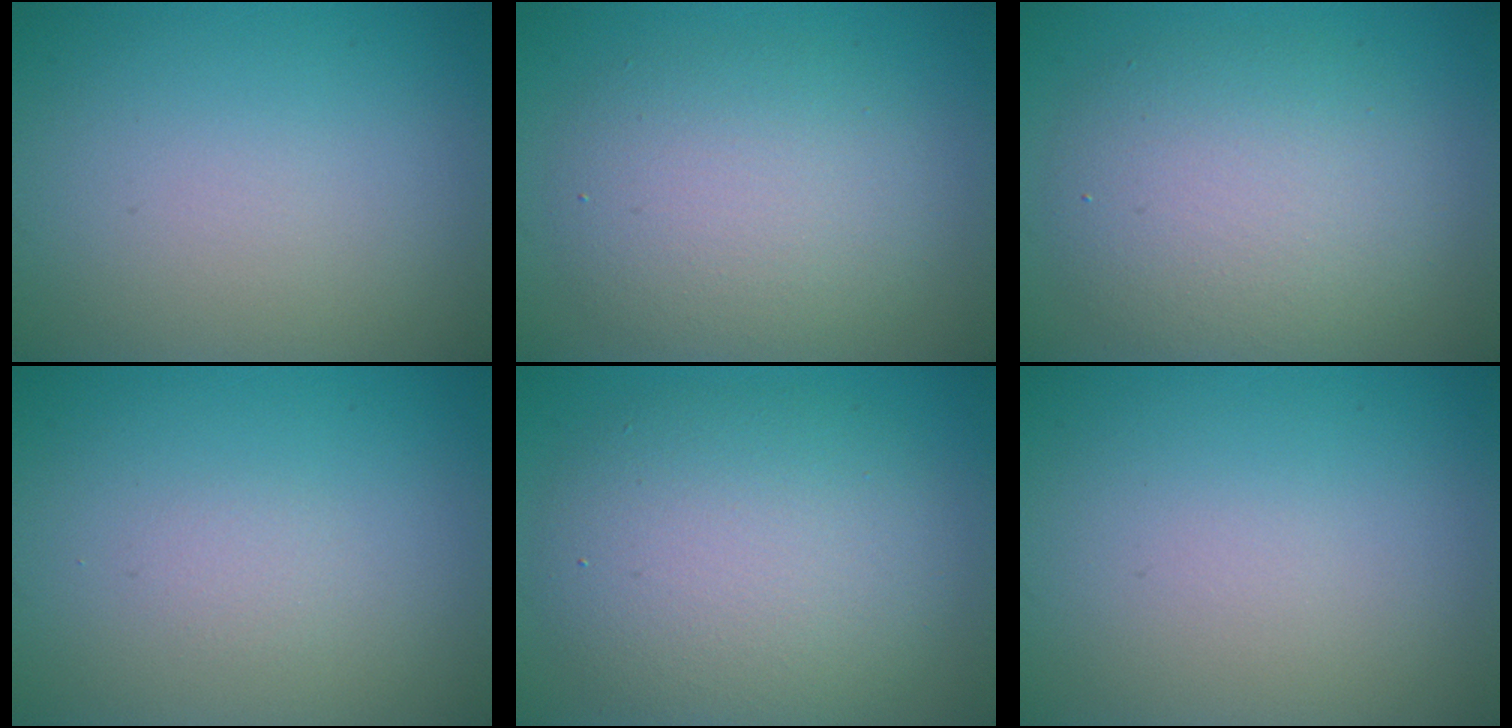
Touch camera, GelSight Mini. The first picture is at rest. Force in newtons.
{"total": 5.3, "press": 5.3, "slide": 0.4}
{"total": 6.3, "press": 6.3, "slide": 0.3}
{"total": 0.7, "press": 0.7, "slide": 0.1}
{"total": 7.5, "press": 7.5, "slide": 0.3}
{"total": 0.0}